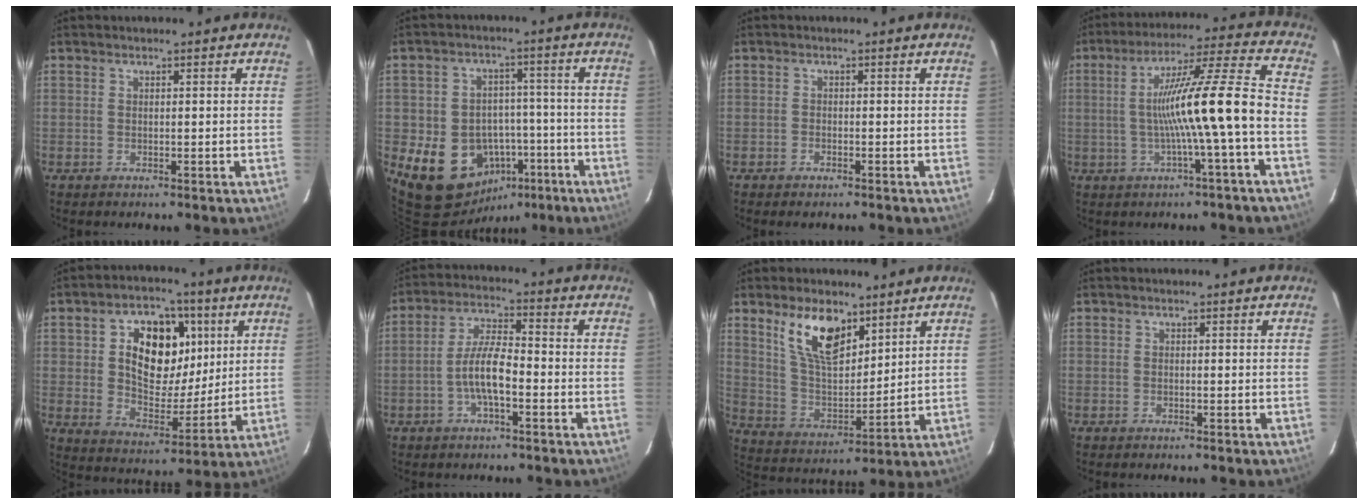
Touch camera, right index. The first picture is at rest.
{"total": 14.6, "force": [-6.6, 11.8, 5.7], "torque": [-0.119, 0.037, -0.063]}
{"total": 1.3, "force": [-1.1, 0.7, 0.3], "torque": [-0.012, 0.001, -0.021]}
{"total": 14.0, "force": [-3.0, -1.4, 13.6], "torque": [-0.224, 0.014, -0.044]}
{"total": 15.3, "force": [4.4, 9.9, 10.8], "torque": [-0.189, 0.014, 0.080]}
{"total": 7.1, "force": [-2.7, 2.0, 6.3], "torque": [-0.131, 0.013, -0.049]}
{"total": 12.5, "force": [7.6, 5.8, 8.1], "torque": [-0.150, 0.008, 0.153]}
{"total": 0.0}